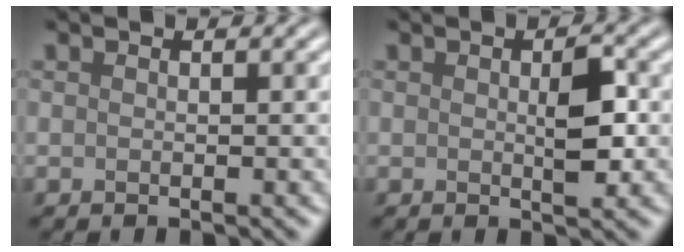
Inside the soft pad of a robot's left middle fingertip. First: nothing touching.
{"total": 2.4, "force": [0.0, 0.6, 2.4], "torque": [-0.045, -0.003, 0.002]}